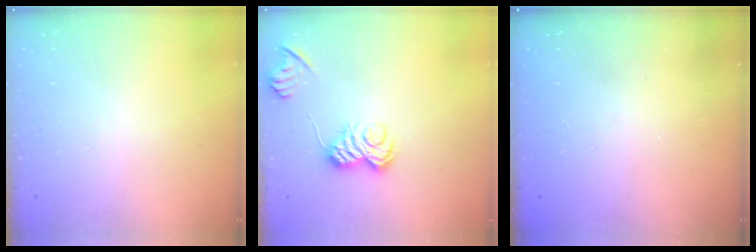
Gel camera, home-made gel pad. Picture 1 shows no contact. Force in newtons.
{"total": 9.0, "press": 9.0, "slide": 0.7}
{"total": 2.4, "press": 2.3, "slide": 0.8}